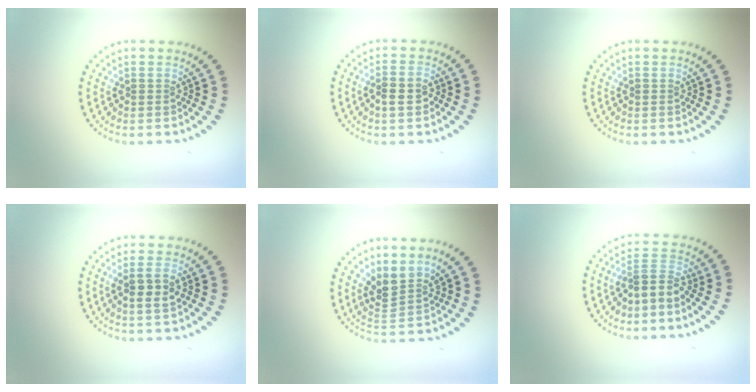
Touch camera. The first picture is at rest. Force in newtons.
{"total": 2.3, "press": 2.2, "slide": 0.7}
{"total": 0.0}
{"total": 2.3, "press": 2.2, "slide": 0.8}
{"total": 3.0, "press": 2.1, "slide": 2.1}
{"total": 2.7, "press": 1.9, "slide": 1.9}